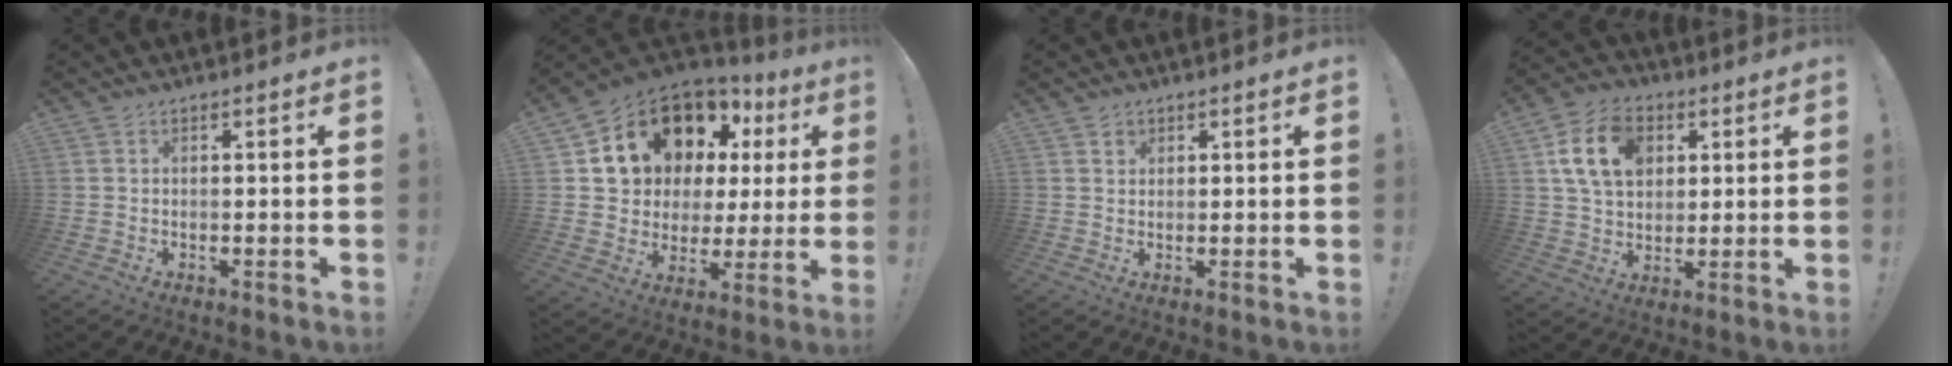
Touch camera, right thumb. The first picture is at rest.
{"total": 16.2, "force": [9.1, 10.7, 7.9], "torque": [-0.137, -0.056, 0.189]}
{"total": 1.5, "force": [1.1, 1.0, 0.1], "torque": [0.007, -0.008, 0.018]}
{"total": 14.4, "force": [5.0, 10.4, 8.6], "torque": [-0.151, -0.001, 0.099]}